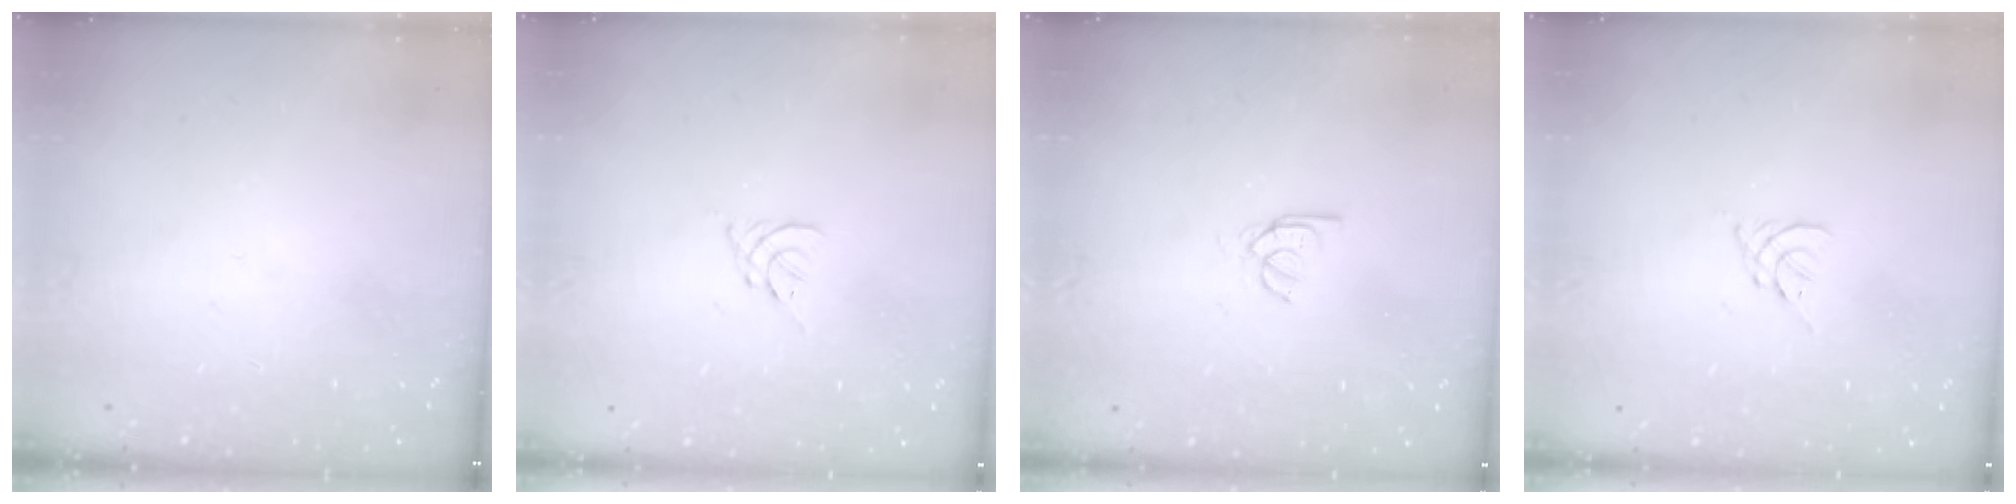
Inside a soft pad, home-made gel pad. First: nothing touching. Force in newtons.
{"total": 1.8, "press": 1.7, "slide": 0.5}
{"total": 2.6, "press": 2.6, "slide": 0.2}
{"total": 1.8, "press": 1.7, "slide": 0.5}